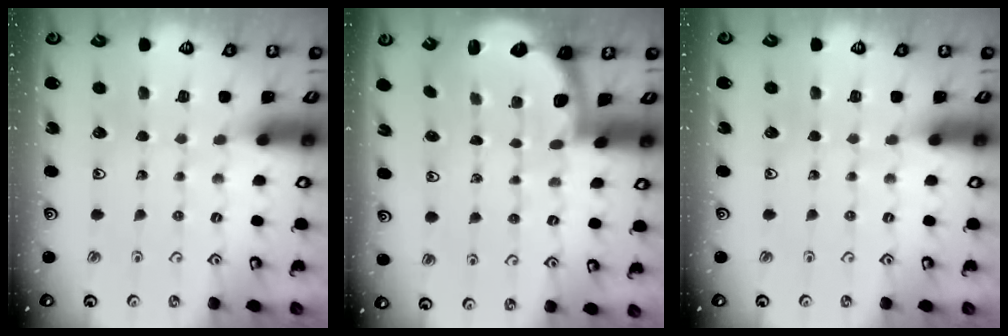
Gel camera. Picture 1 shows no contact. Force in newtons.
{"total": 2.4, "press": 2.1, "slide": 1.3}
{"total": 0.0}